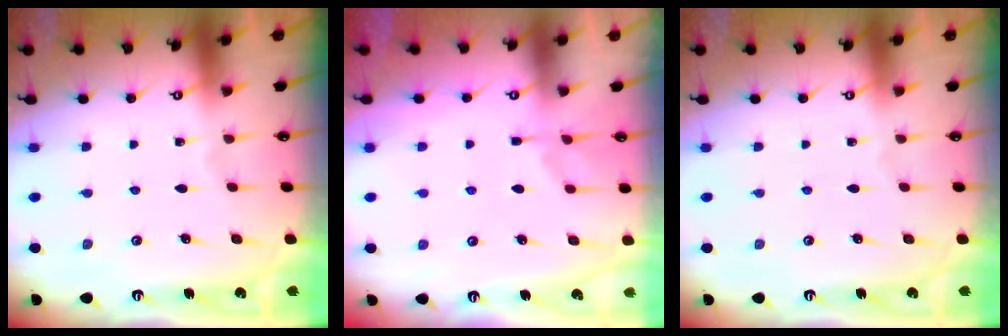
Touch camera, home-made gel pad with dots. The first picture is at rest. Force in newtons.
{"total": 5.4, "press": 5.2, "slide": 1.4}
{"total": 0.0}